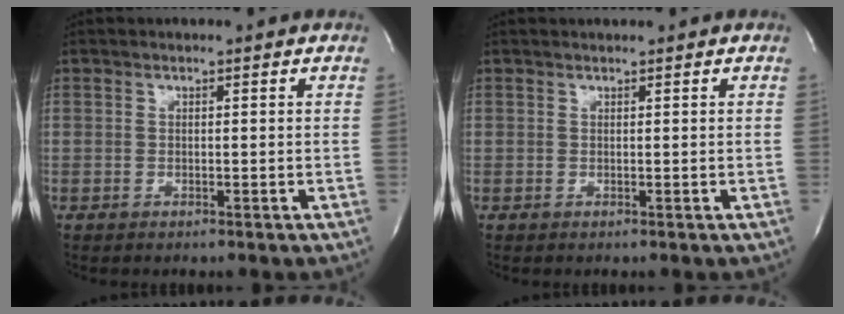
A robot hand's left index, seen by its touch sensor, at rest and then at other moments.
{"total": 0.5, "force": [0.5, 0.0, 0.2], "torque": [-0.003, 0.004, 0.009]}